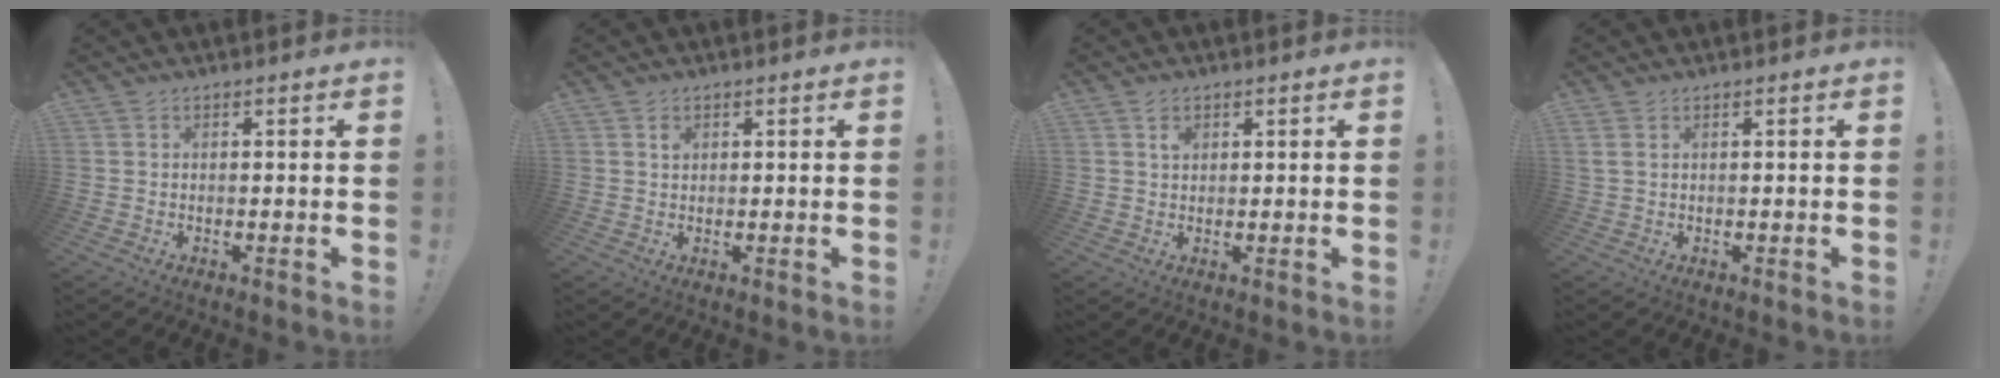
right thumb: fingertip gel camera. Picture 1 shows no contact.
{"total": 1.1, "force": [0.6, 0.9, 0.3], "torque": [0.004, -0.004, 0.010]}
{"total": 1.8, "force": [1.1, 1.3, 0.7], "torque": [0.005, -0.008, 0.016]}
{"total": 1.4, "force": [0.7, 0.2, 1.2], "torque": [-0.028, 0.000, 0.013]}